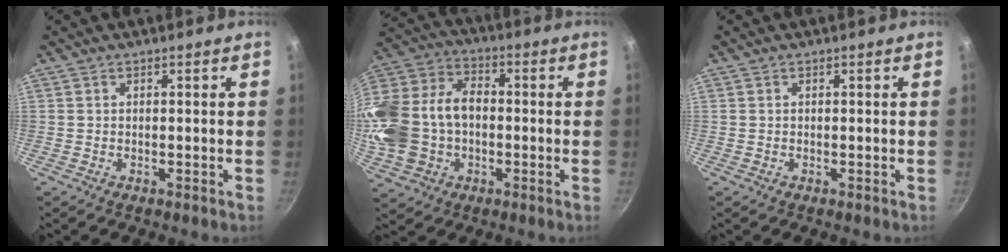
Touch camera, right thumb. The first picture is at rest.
{"total": 21.6, "force": [-2.4, 16.0, 14.3], "torque": [-0.309, 0.052, -0.042]}
{"total": 0.0}